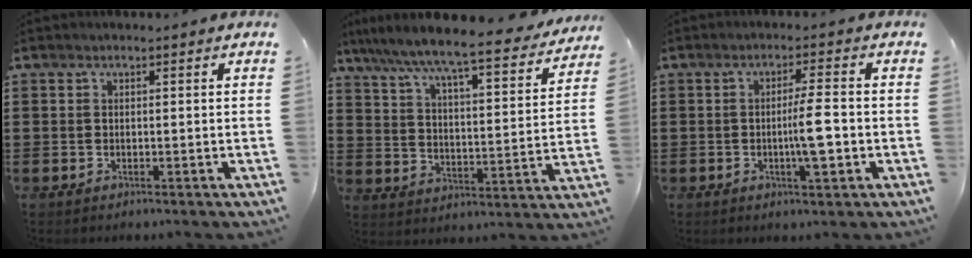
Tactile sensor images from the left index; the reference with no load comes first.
{"total": 7.4, "force": [6.7, -0.3, 3.2], "torque": [-0.094, -0.051, 0.107]}
{"total": 5.7, "force": [-0.9, 0.7, 5.6], "torque": [-0.087, -0.001, -0.021]}